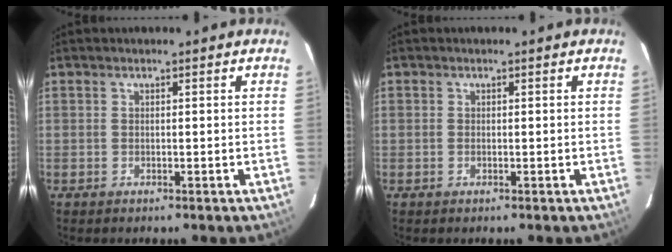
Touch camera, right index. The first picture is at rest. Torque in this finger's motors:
{"motor_torque": [-0.01, -0.05, 0.10, 0.01]}